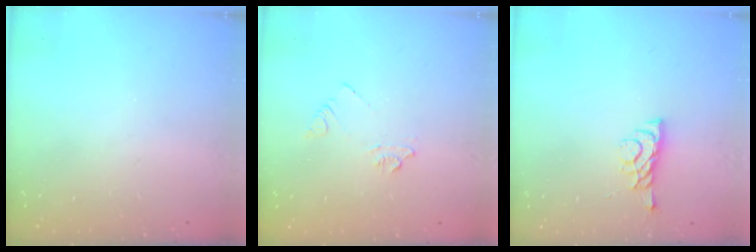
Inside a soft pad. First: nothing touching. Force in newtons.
{"total": 4.4, "press": 4.3, "slide": 0.7}
{"total": 4.2, "press": 4.2, "slide": 0.7}